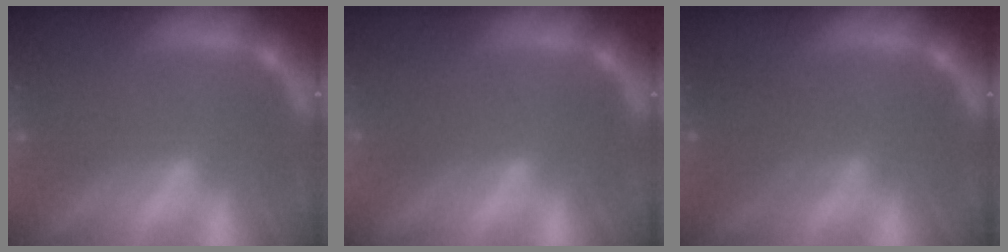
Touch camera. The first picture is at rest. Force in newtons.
{"total": 0.0}
{"total": 2.9}